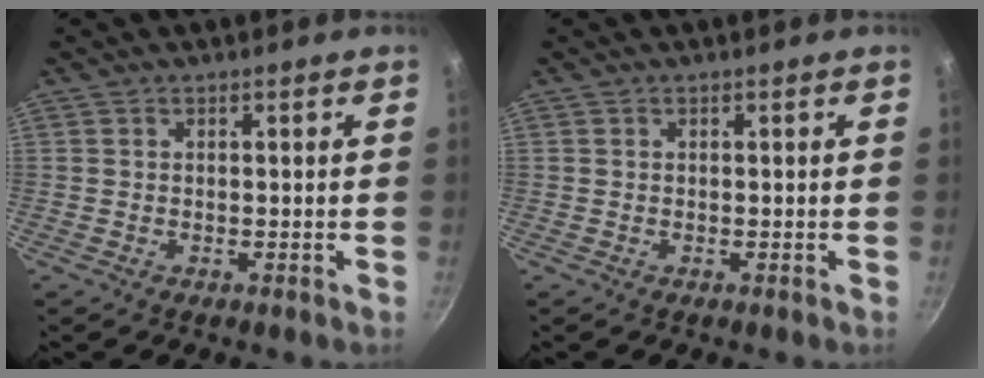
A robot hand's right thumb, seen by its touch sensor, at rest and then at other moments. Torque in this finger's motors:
{"motor_torque": [0.01, 0.00, 0.40, 0.15, 0.07]}